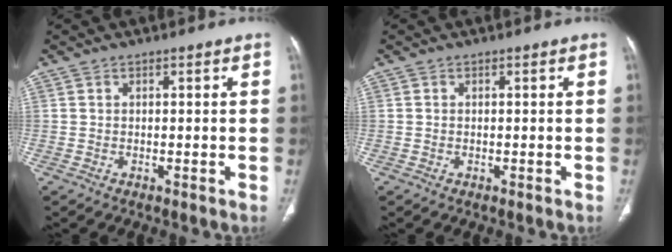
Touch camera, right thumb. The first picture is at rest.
{"total": 0.0}